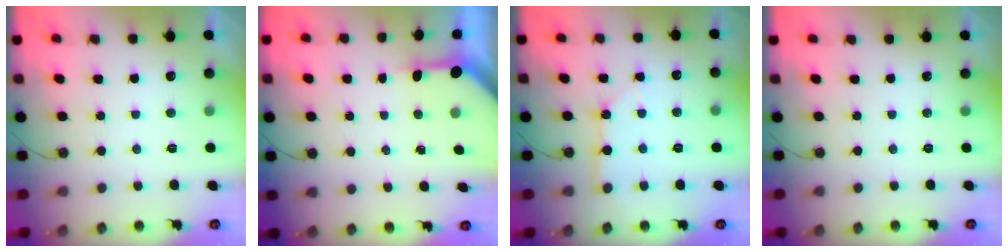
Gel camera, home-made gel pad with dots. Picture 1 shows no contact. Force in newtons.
{"total": 3.1, "press": 3.1, "slide": 0.2}
{"total": 2.2, "press": 2.2, "slide": 0.4}
{"total": 0.0}